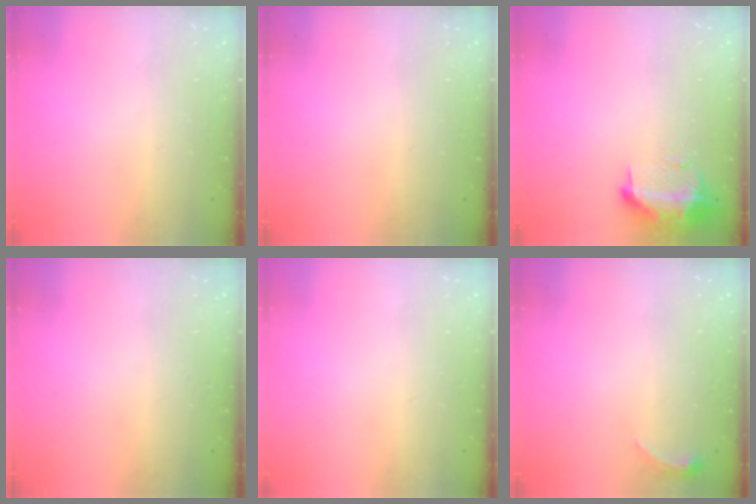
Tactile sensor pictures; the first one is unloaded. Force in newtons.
{"total": 0.0}
{"total": 11.3, "press": 10.3, "slide": 4.7}
{"total": 0.0}
{"total": 0.0}
{"total": 3.4, "press": 3.3, "slide": 0.6}